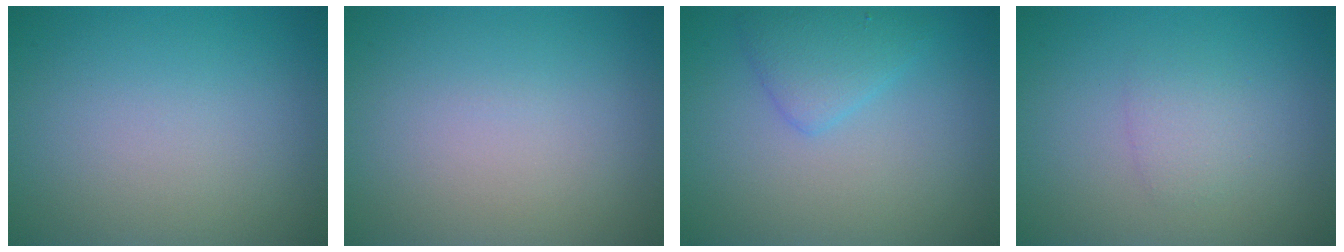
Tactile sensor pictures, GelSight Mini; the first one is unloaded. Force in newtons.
{"total": 0.0}
{"total": 2.5, "press": 2.5, "slide": 0.1}
{"total": 1.4, "press": 1.4, "slide": 0.1}